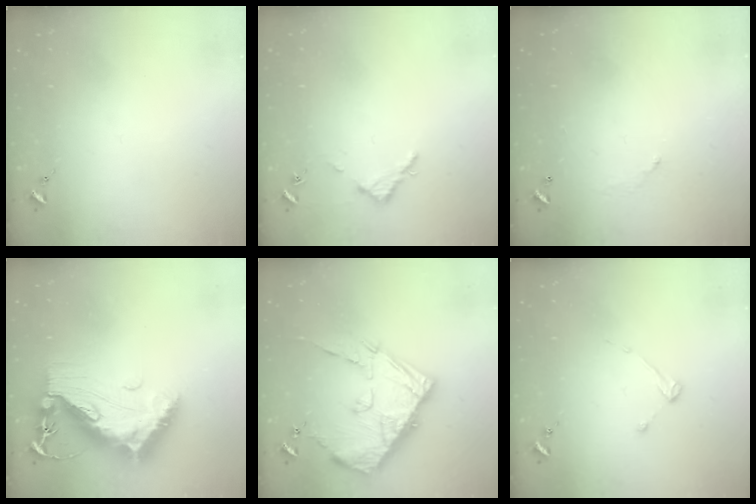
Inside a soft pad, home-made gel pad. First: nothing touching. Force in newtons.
{"total": 2.8, "press": 2.8, "slide": 0.3}
{"total": 5.2, "press": 5.2, "slide": 0.3}
{"total": 19.1, "press": 19.1, "slide": 1.6}
{"total": 18.0, "press": 17.9, "slide": 1.9}
{"total": 2.6, "press": 2.5, "slide": 0.4}